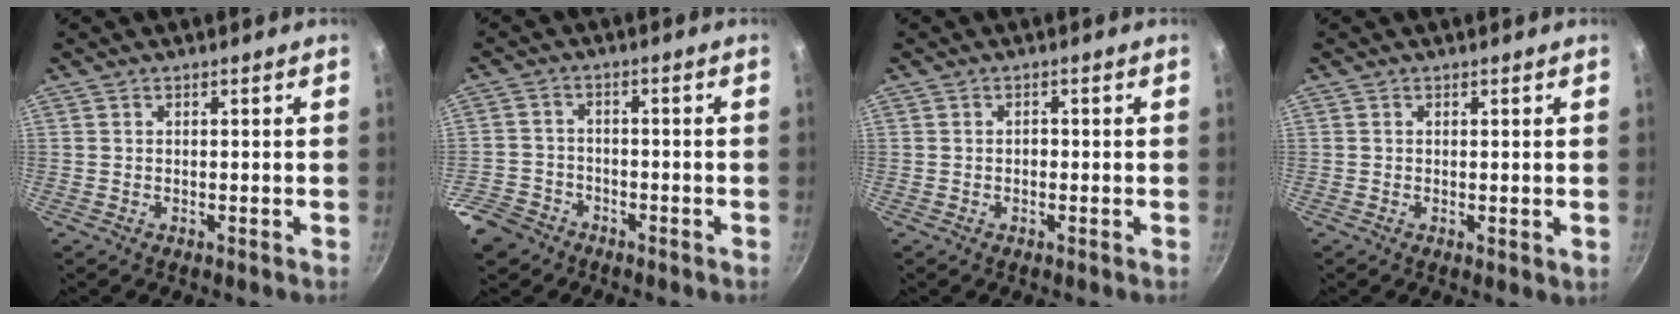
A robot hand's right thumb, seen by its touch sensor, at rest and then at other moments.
{"total": 6.5, "force": [-4.6, 4.4, 1.5], "torque": [-0.026, 0.015, -0.091]}
{"total": 1.0, "force": [-0.2, 0.7, 0.6], "torque": [-0.005, 0.003, -0.007]}
{"total": 1.3, "force": [0.0, 0.4, 1.3], "torque": [-0.024, -0.008, 0.001]}